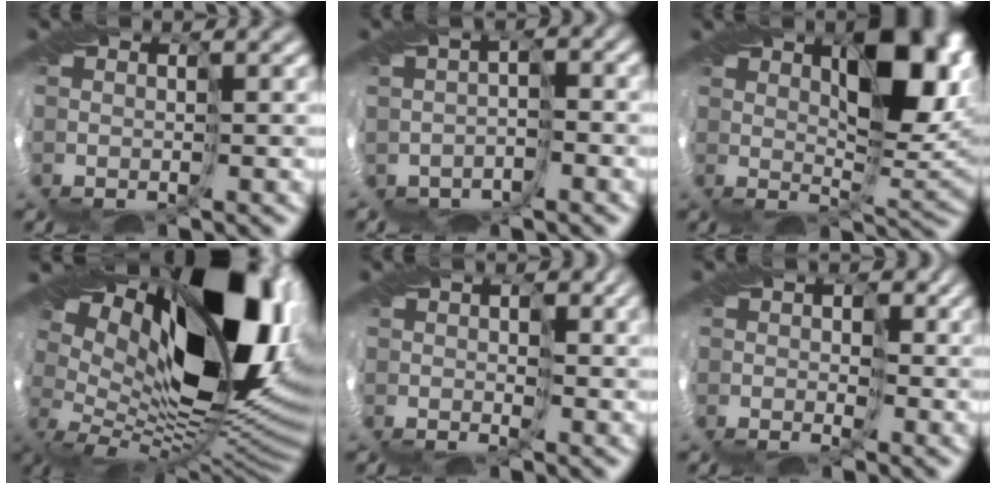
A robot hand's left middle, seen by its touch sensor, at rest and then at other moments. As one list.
[{"total": 2.7, "force": [-2.0, 1.5, 1.2], "torque": [-0.012, -0.004, -0.040]}, {"total": 9.4, "force": [2.4, 4.4, 7.9], "torque": [-0.114, -0.001, 0.035]}, {"total": 17.7, "force": [6.7, 8.3, 14.1], "torque": [-0.225, 0.017, 0.122]}, {"total": 1.0, "force": [-0.5, 0.7, 0.5], "torque": [-0.002, -0.003, -0.013]}, {"total": 1.6, "force": [-0.8, 1.4, 0.2], "torque": [0.004, -0.001, -0.019]}]